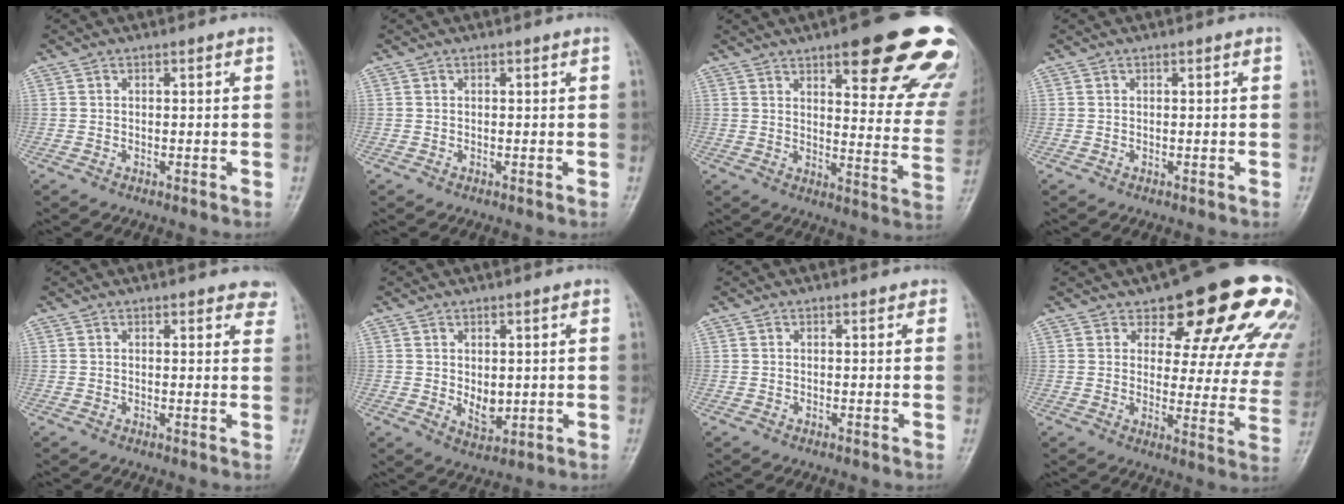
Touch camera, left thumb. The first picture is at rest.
{"total": 0.0}
{"total": 24.0, "force": [14.2, 6.9, 18.0], "torque": [-0.182, -0.053, 0.176]}
{"total": 0.0}
{"total": 3.8, "force": [3.0, 1.5, 1.6], "torque": [0.008, -0.010, 0.024]}
{"total": 4.6, "force": [0.2, 3.0, 3.5], "torque": [-0.042, -0.013, 0.013]}
{"total": 0.6, "force": [0.3, 0.4, 0.2], "torque": [0.003, 0.000, -0.002]}
{"total": 21.2, "force": [12.6, 9.0, 14.4], "torque": [-0.139, -0.055, 0.150]}